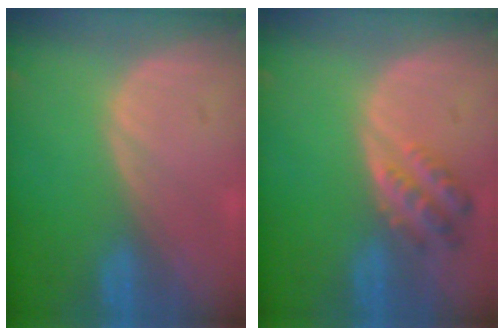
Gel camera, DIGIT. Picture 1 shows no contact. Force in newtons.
{"total": 4.4, "press": 4.3, "slide": 0.9}